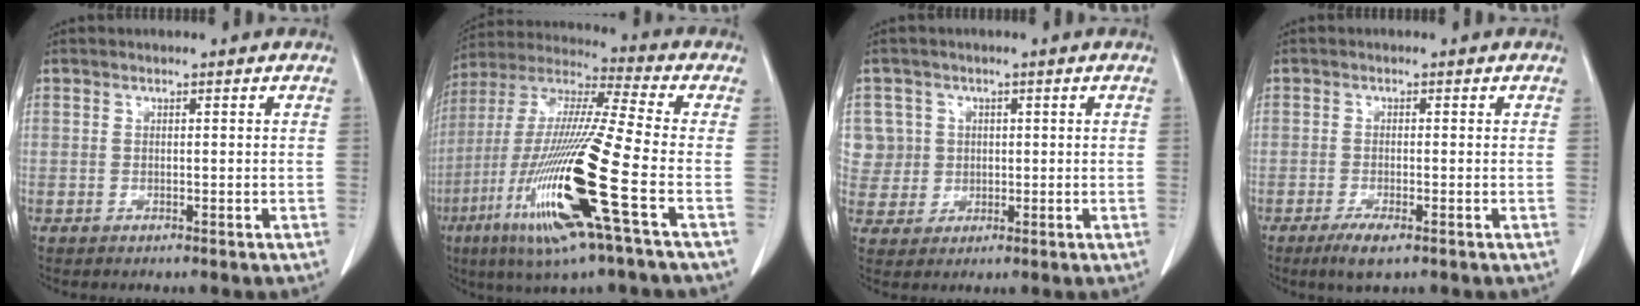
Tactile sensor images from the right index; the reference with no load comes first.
{"total": 21.4, "force": [-7.6, 0.1, 20.0], "torque": [-0.429, -0.037, -0.152]}
{"total": 6.1, "force": [1.2, 6.0, -0.2], "torque": [0.012, 0.021, 0.032]}
{"total": 3.2, "force": [-2.0, 0.6, 2.5], "torque": [-0.045, -0.005, -0.034]}